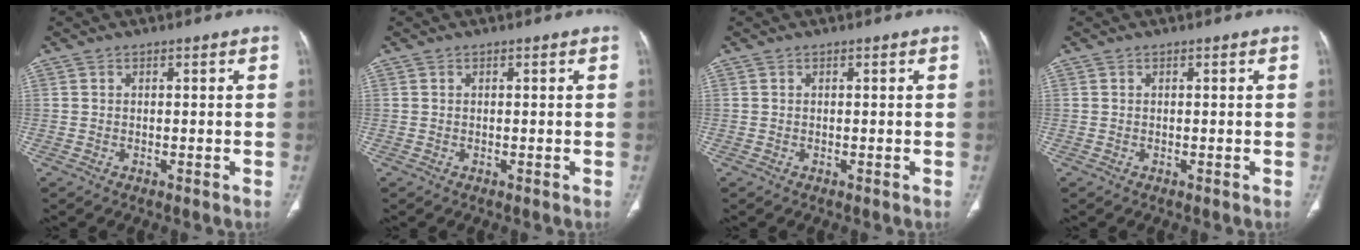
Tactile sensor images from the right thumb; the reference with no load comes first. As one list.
[{"total": 0.0}, {"total": 0.0}, {"total": 0.0}]